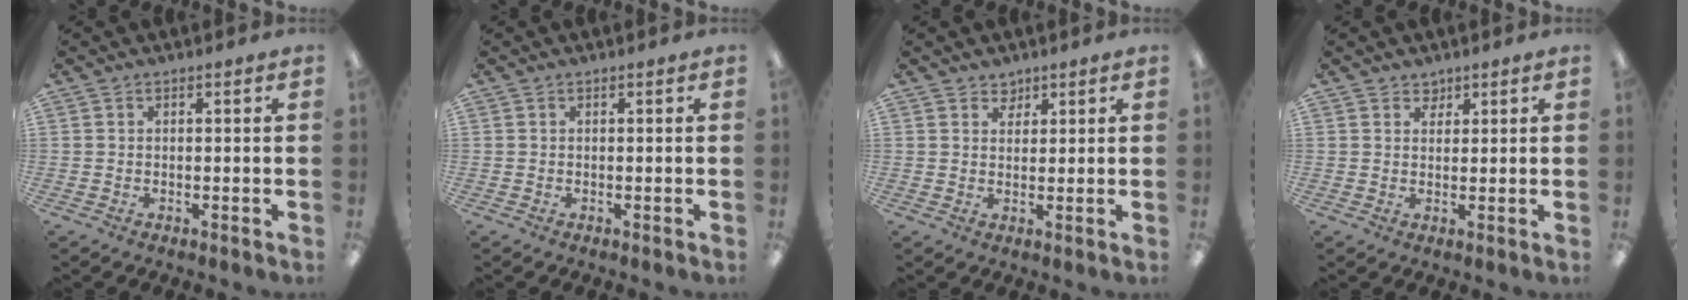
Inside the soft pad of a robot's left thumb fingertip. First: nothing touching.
{"total": 0.0}
{"total": 2.9, "force": [2.2, 1.9, 0.1], "torque": [0.010, -0.009, 0.040]}
{"total": 2.5, "force": [1.9, 1.7, 0.1], "torque": [0.011, -0.008, 0.032]}